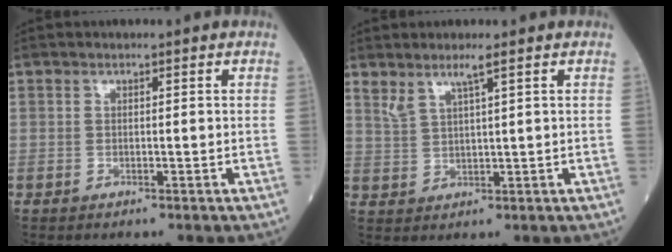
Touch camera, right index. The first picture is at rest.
{"total": 3.5, "force": [2.5, 0.0, 2.5], "torque": [-0.059, 0.001, 0.055]}